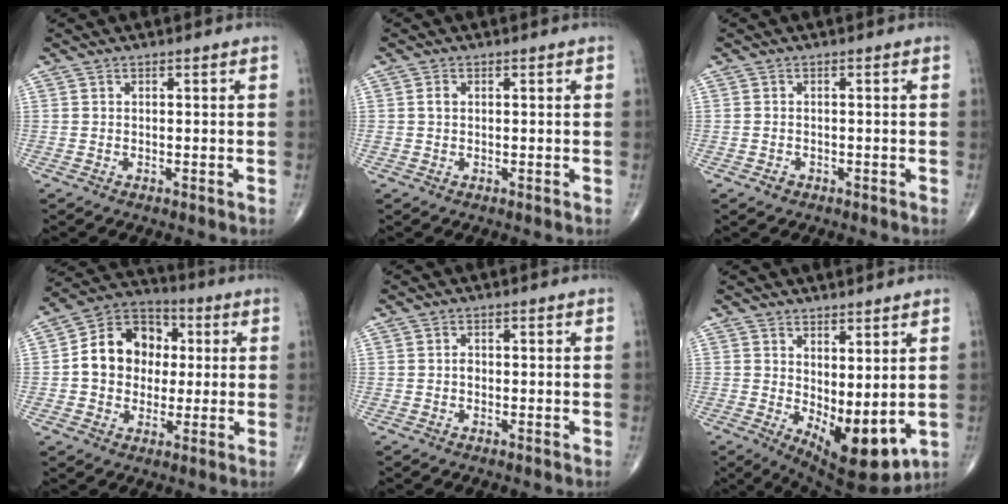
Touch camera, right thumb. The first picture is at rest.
{"total": 1.3, "force": [0.1, 1.0, 0.8], "torque": [-0.015, 0.003, 0.003]}
{"total": 1.3, "force": [-0.7, 1.0, 0.4], "torque": [-0.006, 0.004, -0.011]}
{"total": 13.9, "force": [1.1, 11.4, 7.9], "torque": [-0.089, 0.022, 0.011]}
{"total": 1.0, "force": [-0.2, 0.8, 0.6], "torque": [-0.006, 0.003, -0.007]}
{"total": 11.0, "force": [-0.3, 4.7, 9.9], "torque": [-0.135, -0.025, 0.015]}